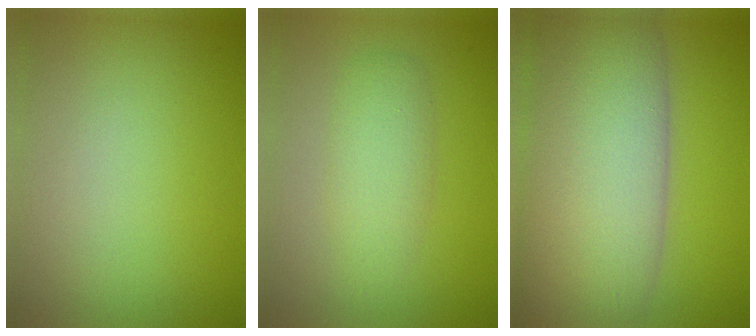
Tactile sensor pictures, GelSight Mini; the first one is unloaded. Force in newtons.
{"total": 2.8, "press": 2.8, "slide": 0.1}
{"total": 14.3, "press": 14.3, "slide": 0.8}